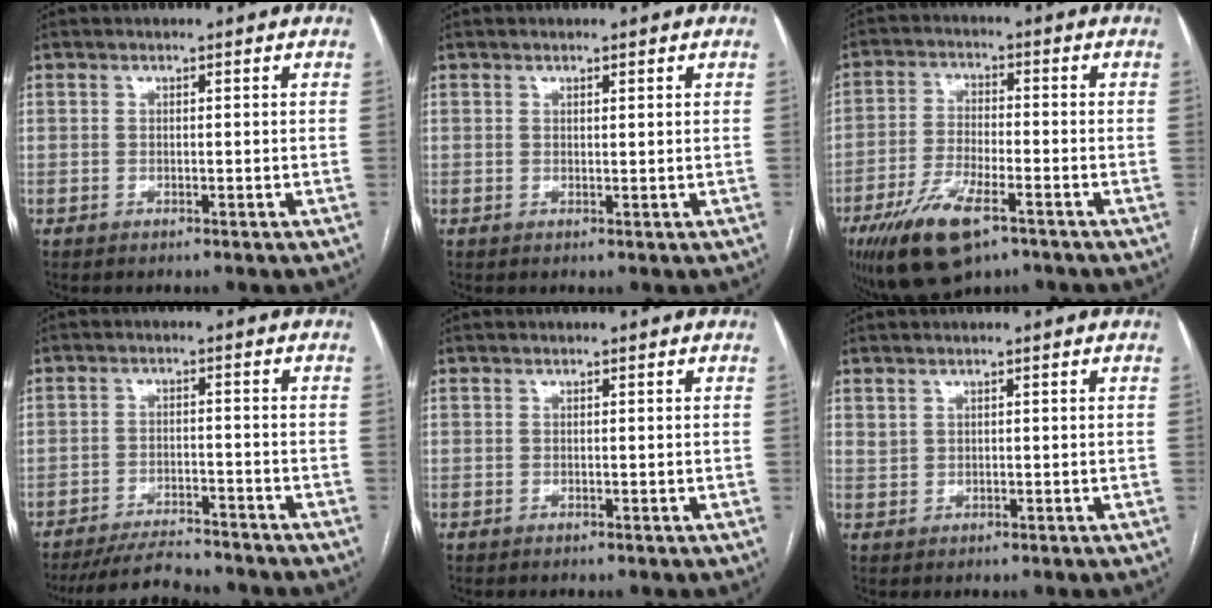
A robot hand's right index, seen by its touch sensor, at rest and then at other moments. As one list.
[{"total": 0.6, "force": [0.5, 0.0, 0.3], "torque": [-0.006, -0.002, 0.007]}, {"total": 11.4, "force": [-6.7, 3.7, 8.5], "torque": [-0.167, -0.016, -0.113]}, {"total": 9.2, "force": [-8.5, 1.5, 2.9], "torque": [-0.043, -0.010, -0.133]}, {"total": 0.0}, {"total": 1.0, "force": [0.7, 0.6, 0.3], "torque": [-0.004, 0.004, 0.017]}]